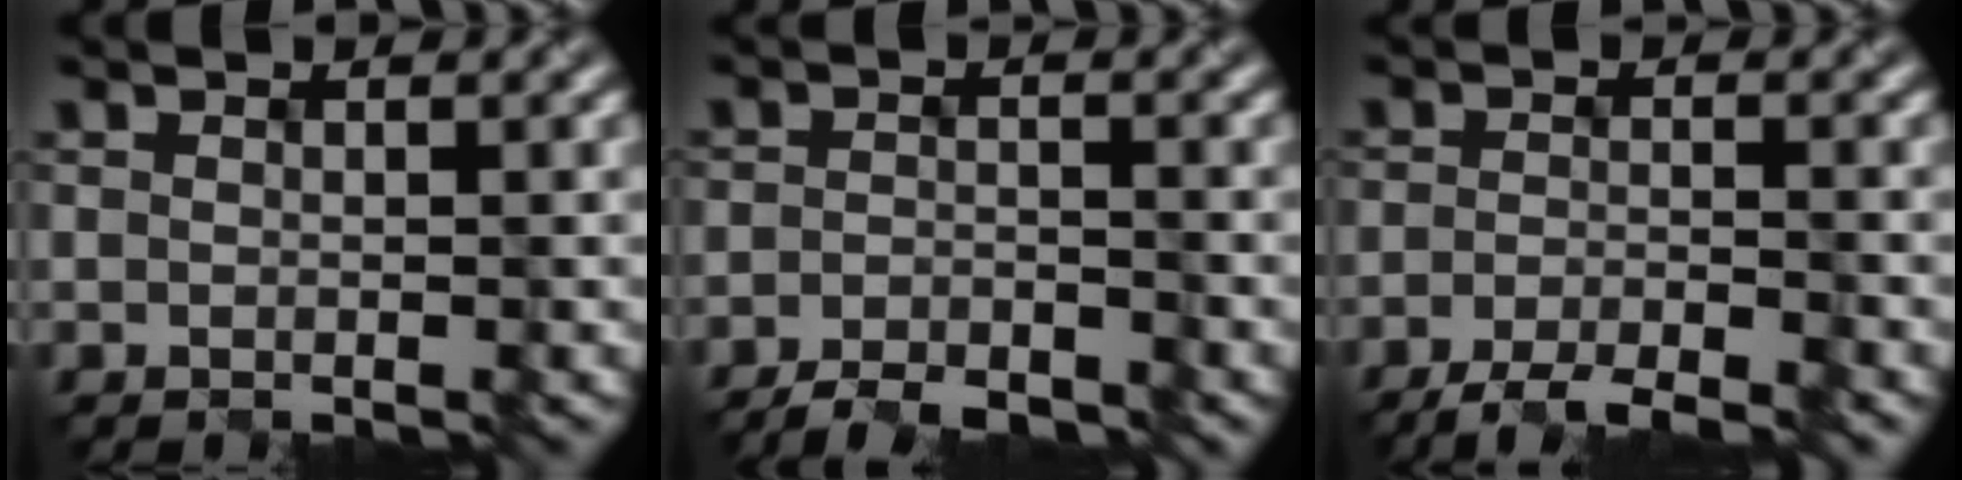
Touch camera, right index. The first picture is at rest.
{"total": 3.9, "force": [-3.5, 0.6, 1.5], "torque": [-0.019, -0.005, -0.062]}
{"total": 4.3, "force": [-3.5, 0.6, 2.5], "torque": [-0.034, -0.006, -0.065]}